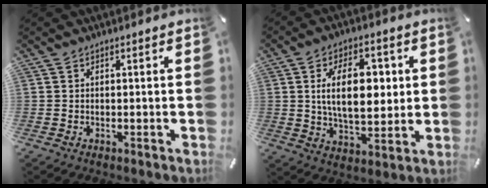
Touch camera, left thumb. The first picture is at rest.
{"total": 14.5, "force": [2.3, 8.3, 11.7], "torque": [-0.204, 0.002, 0.034]}